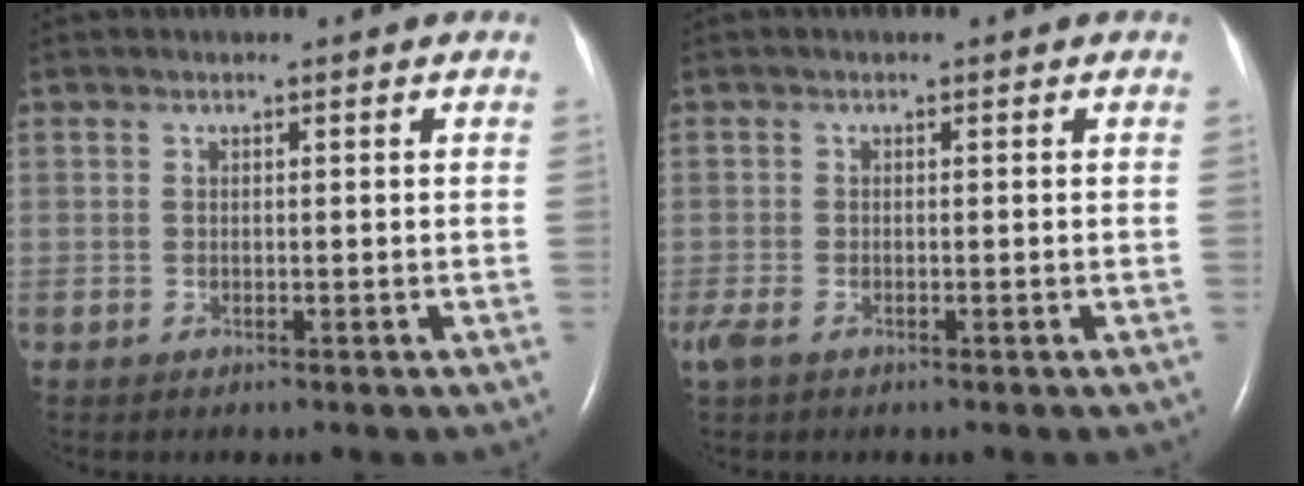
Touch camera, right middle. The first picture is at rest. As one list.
[{"total": 2.5, "force": [-1.5, 1.1, 1.7], "torque": [-0.048, -0.007, -0.026]}]